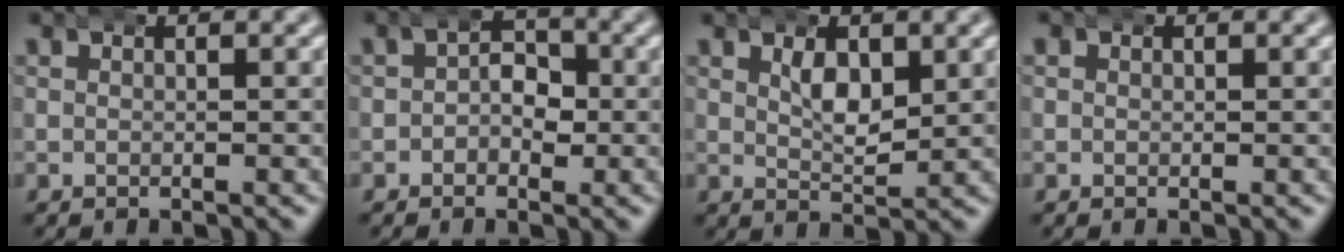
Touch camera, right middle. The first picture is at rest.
{"total": 2.6, "force": [-0.2, 2.1, 1.6], "torque": [-0.014, 0.001, -0.011]}
{"total": 2.4, "force": [1.1, 1.0, 1.9], "torque": [-0.030, -0.013, 0.021]}
{"total": 0.7, "force": [0.1, 0.7, 0.1], "torque": [-0.003, -0.002, 0.000]}